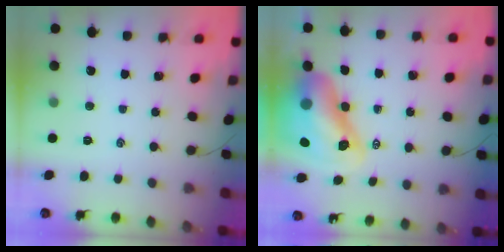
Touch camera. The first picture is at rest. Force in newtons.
{"total": 17.0, "press": 16.3, "slide": 4.8}